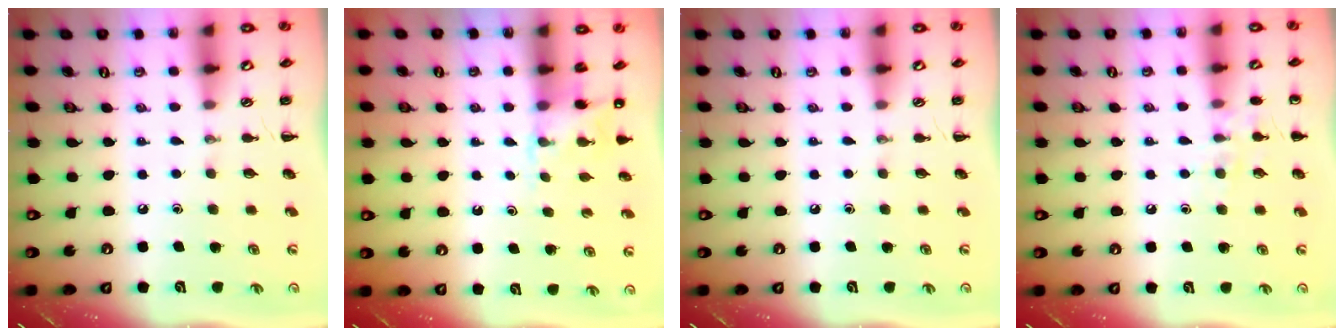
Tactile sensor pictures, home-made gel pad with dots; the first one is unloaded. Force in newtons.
{"total": 4.3, "press": 4.1, "slide": 1.2}
{"total": 0.0}
{"total": 7.3, "press": 7.1, "slide": 1.5}